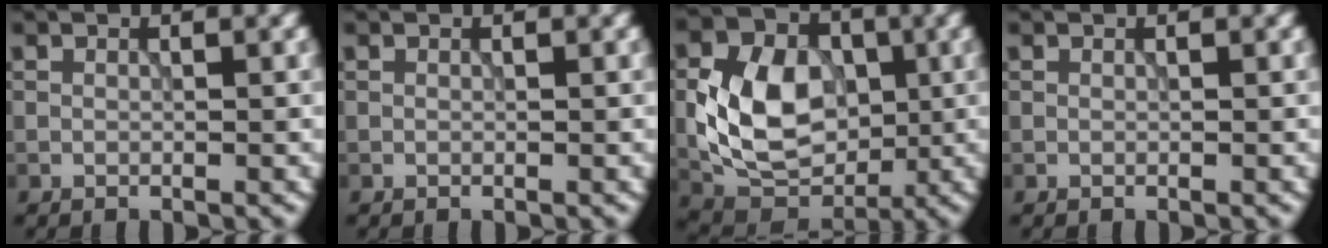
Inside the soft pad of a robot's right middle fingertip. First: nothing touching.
{"total": 0.0}
{"total": 8.5, "force": [-0.5, 6.2, 5.8], "torque": [-0.112, 0.003, -0.015]}
{"total": 0.0}